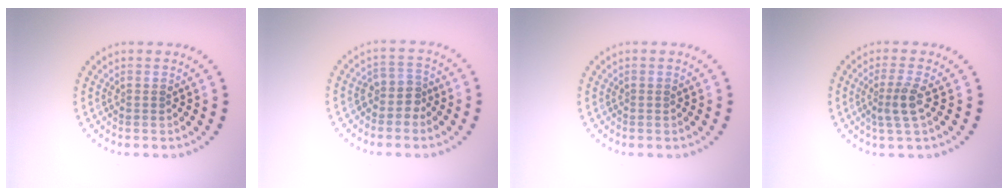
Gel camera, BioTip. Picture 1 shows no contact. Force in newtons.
{"total": 2.0, "press": 1.6, "slide": 1.2}
{"total": 0.0}
{"total": 2.5, "press": 1.9, "slide": 1.5}